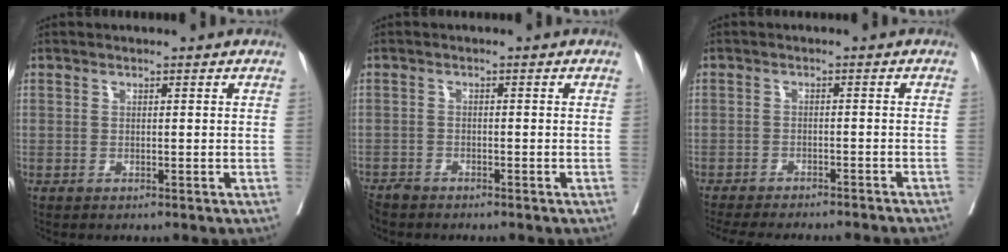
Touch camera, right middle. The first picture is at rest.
{"total": 3.4, "force": [-3.2, 0.9, 0.8], "torque": [-0.011, -0.009, -0.058]}
{"total": 16.9, "force": [-15.2, 2.7, 6.8], "torque": [-0.140, -0.030, -0.194]}